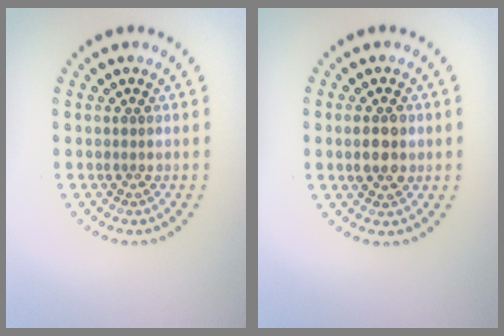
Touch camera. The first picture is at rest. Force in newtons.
{"total": 2.7, "press": 2.7, "slide": 0.1}